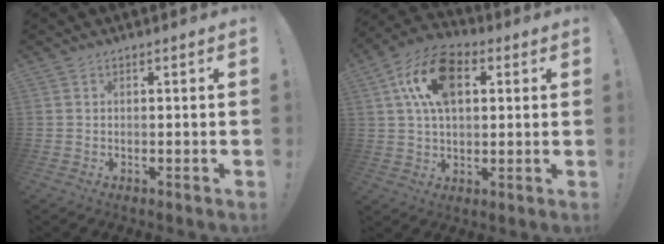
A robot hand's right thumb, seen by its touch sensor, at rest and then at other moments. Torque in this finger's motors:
{"motor_torque": [1.27, 2.77, 0.10, 0.08, 0.32]}